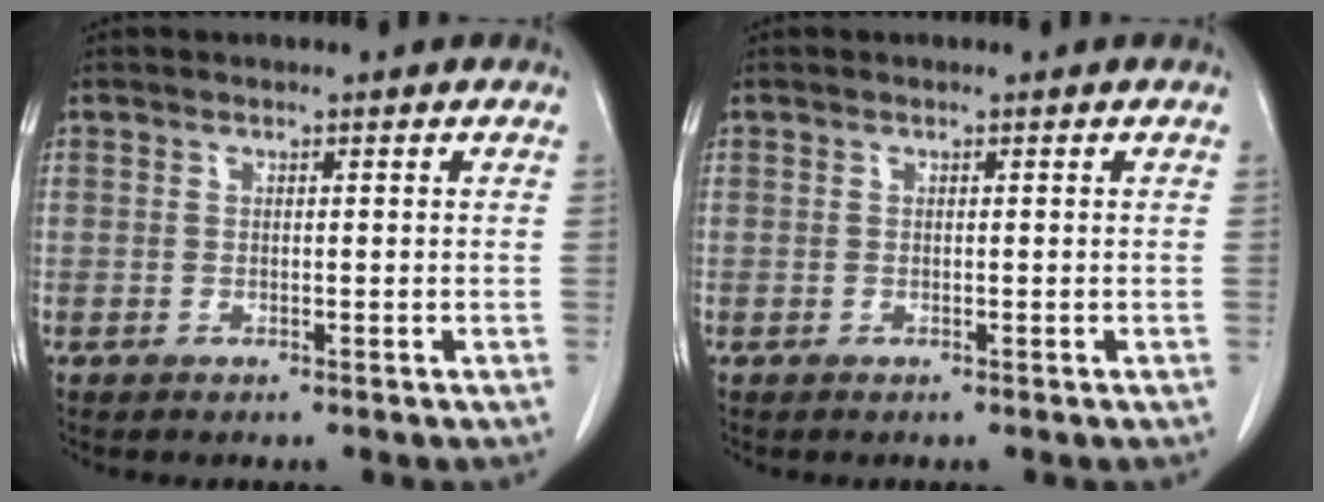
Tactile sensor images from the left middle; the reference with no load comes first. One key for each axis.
{"total": 0.0}